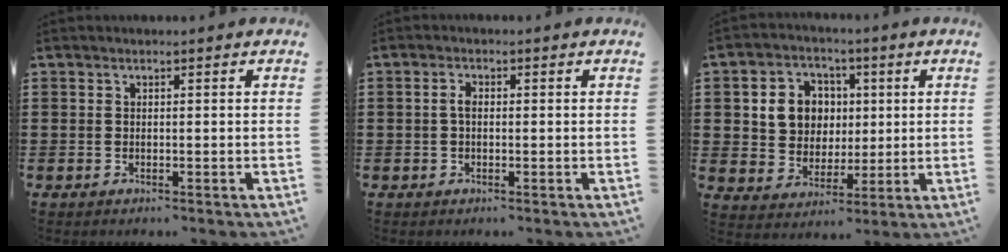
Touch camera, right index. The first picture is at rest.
{"total": 1.9, "force": [-0.1, 0.9, 1.6], "torque": [-0.040, 0.000, -0.004]}
{"total": 7.5, "force": [1.4, 6.8, 2.7], "torque": [-0.077, 0.019, 0.024]}